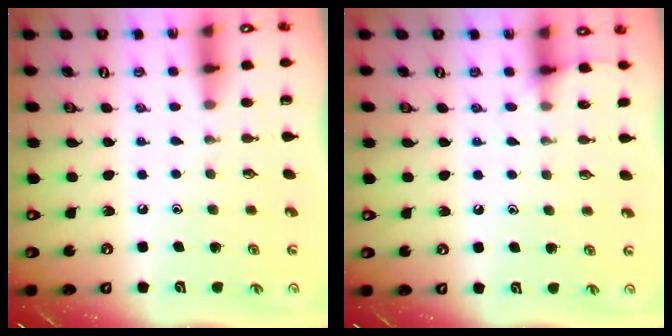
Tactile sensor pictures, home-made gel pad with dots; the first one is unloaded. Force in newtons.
{"total": 4.8, "press": 4.8, "slide": 0.7}